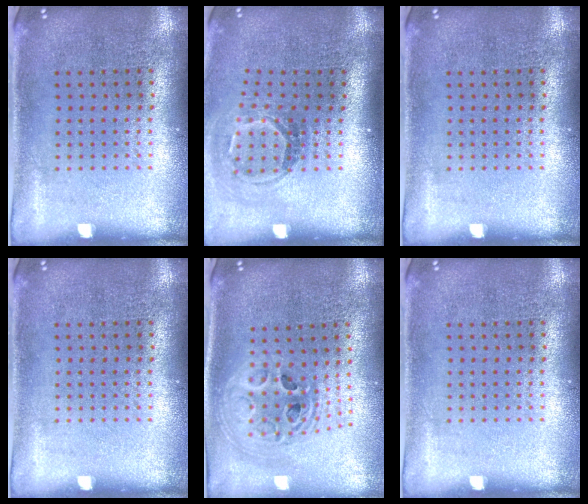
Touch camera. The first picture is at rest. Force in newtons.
{"total": 1.8, "press": 1.2, "slide": 1.3}
{"total": 0.0}
{"total": 0.0}
{"total": 2.3, "press": 1.8, "slide": 1.4}
{"total": 0.0}